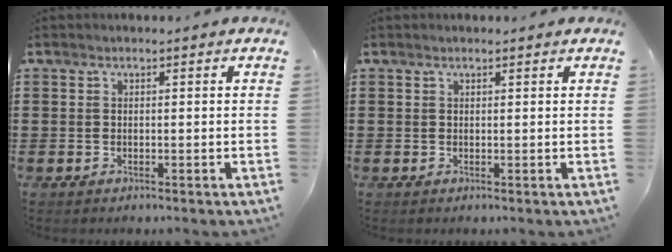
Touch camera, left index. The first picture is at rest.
{"total": 0.6, "force": [0.5, 0.1, 0.3], "torque": [-0.007, 0.001, 0.010]}